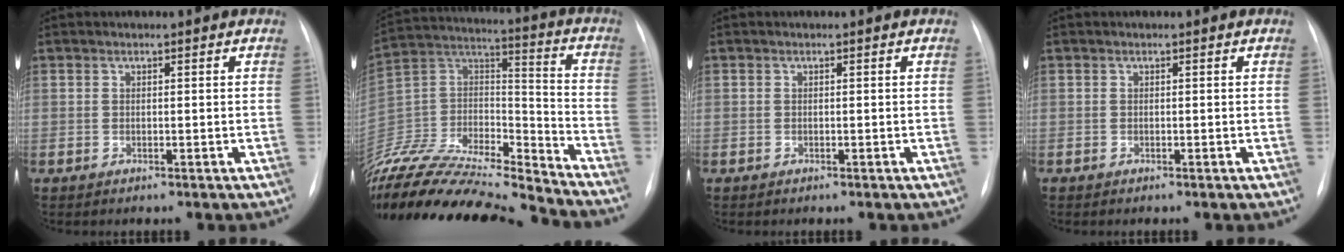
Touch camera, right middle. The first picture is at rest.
{"total": 24.5, "force": [-23.0, 1.7, 8.2], "torque": [-0.179, 0.006, -0.399]}
{"total": 0.0}
{"total": 0.0}